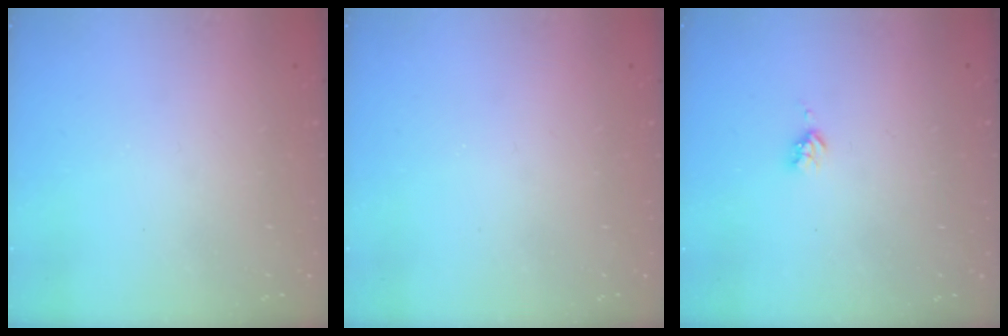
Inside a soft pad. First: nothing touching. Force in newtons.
{"total": 0.0}
{"total": 2.7, "press": 2.6, "slide": 0.5}